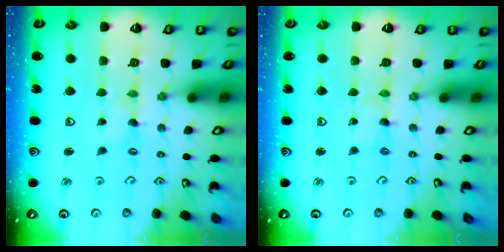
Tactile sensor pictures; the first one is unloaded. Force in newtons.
{"total": 1.3, "press": 1.3, "slide": 0.1}